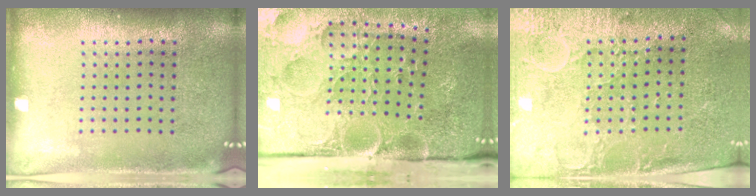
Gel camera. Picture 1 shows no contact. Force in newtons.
{"total": 5.1, "press": 4.1, "slide": 3.1}
{"total": 2.9, "press": 2.5, "slide": 1.5}